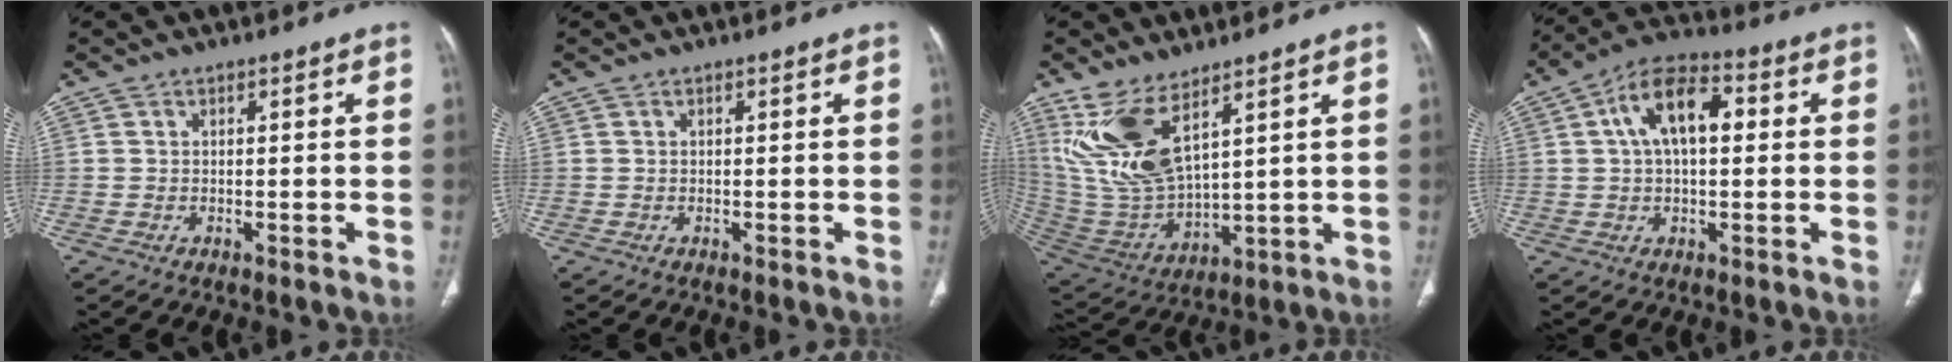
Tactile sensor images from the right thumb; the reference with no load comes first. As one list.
[{"total": 0.0}, {"total": 14.4, "force": [8.1, 5.8, 10.5], "torque": [-0.210, -0.043, 0.189]}, {"total": 11.5, "force": [2.3, 6.1, 9.4], "torque": [-0.155, 0.026, 0.031]}]